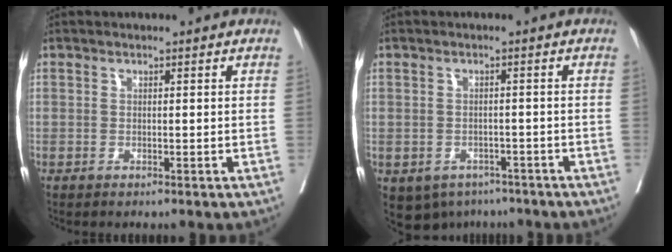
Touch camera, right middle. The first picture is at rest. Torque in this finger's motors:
{"motor_torque": [0.37, -0.37, 0.04, 0.02]}